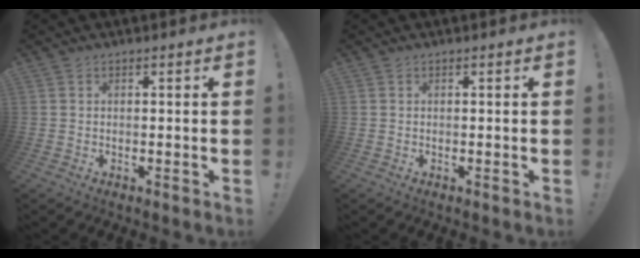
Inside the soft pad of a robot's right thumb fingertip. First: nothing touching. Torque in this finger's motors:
{"motor_torque": [0.00, 0.00, -0.11, 0.12, 0.00]}